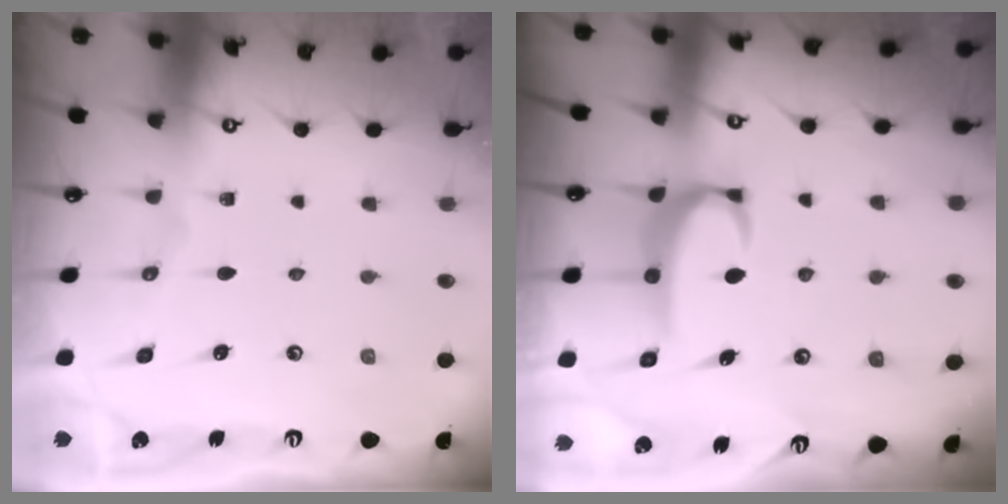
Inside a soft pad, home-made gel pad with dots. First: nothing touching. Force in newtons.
{"total": 3.6, "press": 3.6, "slide": 0.2}